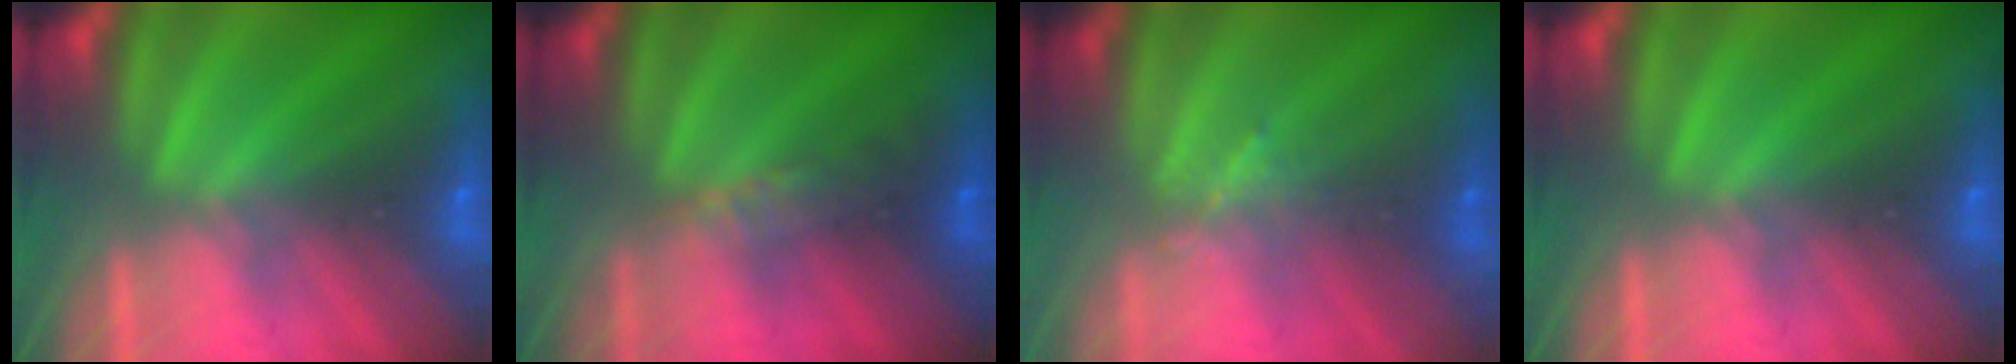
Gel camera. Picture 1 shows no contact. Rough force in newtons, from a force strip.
{"total": 2.9}
{"total": 1.1}
{"total": 0.0}